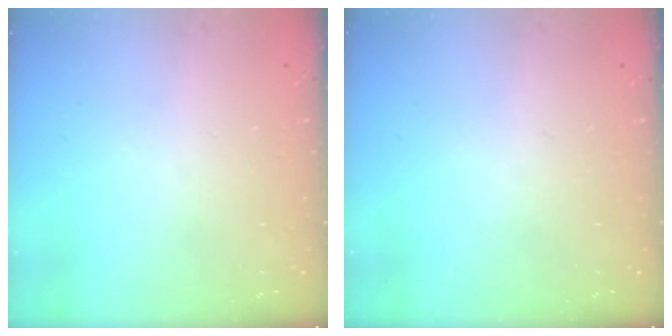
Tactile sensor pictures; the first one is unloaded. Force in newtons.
{"total": 0.0}